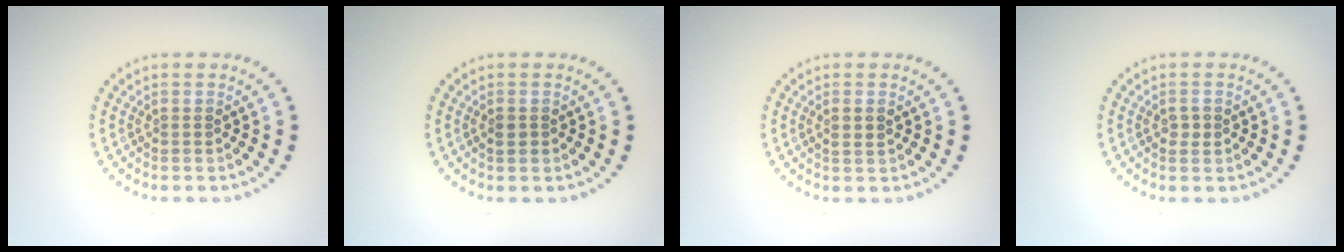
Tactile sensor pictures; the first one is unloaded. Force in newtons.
{"total": 0.8, "press": 0.8, "slide": 0.2}
{"total": 1.2, "press": 1.1, "slide": 0.4}
{"total": 1.1, "press": 1.1, "slide": 0.1}